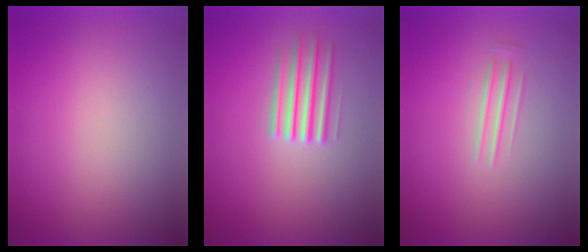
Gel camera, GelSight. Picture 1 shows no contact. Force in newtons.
{"total": 2.5}
{"total": 1.4}